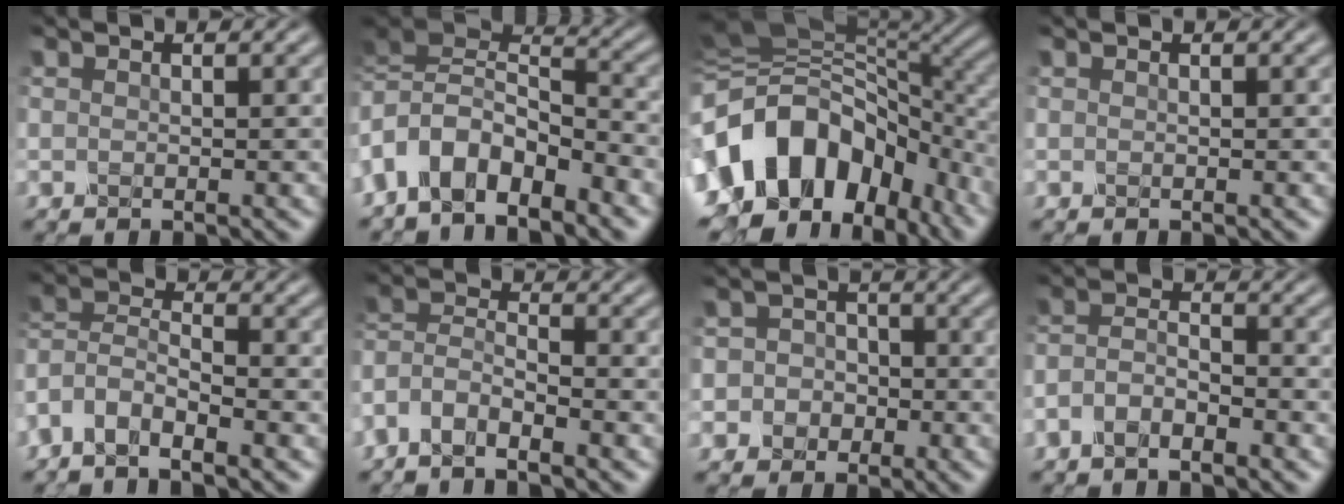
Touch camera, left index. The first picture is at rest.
{"total": 7.7, "force": [-3.5, 4.3, 5.4], "torque": [-0.096, 0.004, -0.074]}
{"total": 16.1, "force": [-4.1, 11.2, 10.8], "torque": [-0.207, -0.011, -0.062]}
{"total": 0.0}
{"total": 4.8, "force": [-3.5, 1.9, 2.7], "torque": [-0.052, 0.002, -0.081]}
{"total": 4.2, "force": [-3.3, 1.5, 2.2], "torque": [-0.044, 0.001, -0.079]}
{"total": 4.0, "force": [-1.1, 3.8, 0.7], "torque": [0.020, 0.011, -0.043]}
{"total": 2.7, "force": [-1.7, 1.1, 1.8], "torque": [-0.039, 0.005, -0.042]}